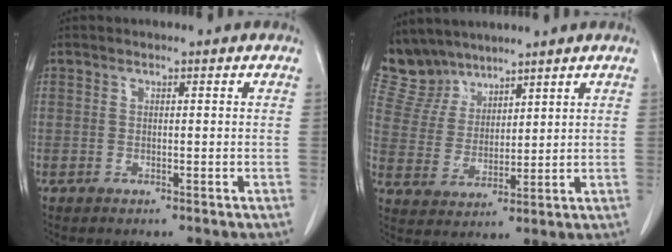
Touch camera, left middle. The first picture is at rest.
{"total": 7.2, "force": [6.6, 2.8, 0.1], "torque": [-0.011, 0.007, 0.149]}